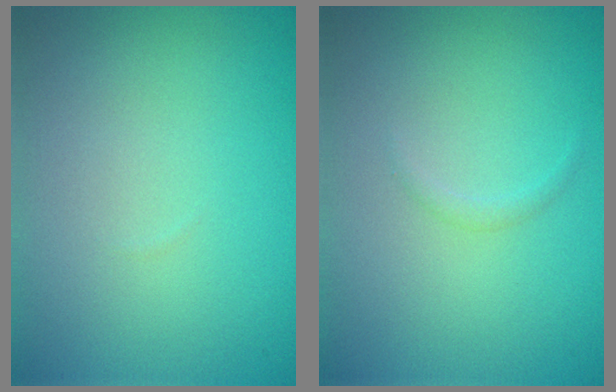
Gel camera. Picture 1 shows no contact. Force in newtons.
{"total": 0.5, "press": 0.5, "slide": 0.0}